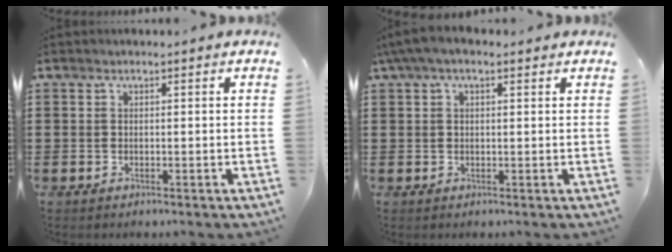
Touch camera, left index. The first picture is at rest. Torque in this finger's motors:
{"motor_torque": [2.14, 0.00, 0.67, 0.21]}